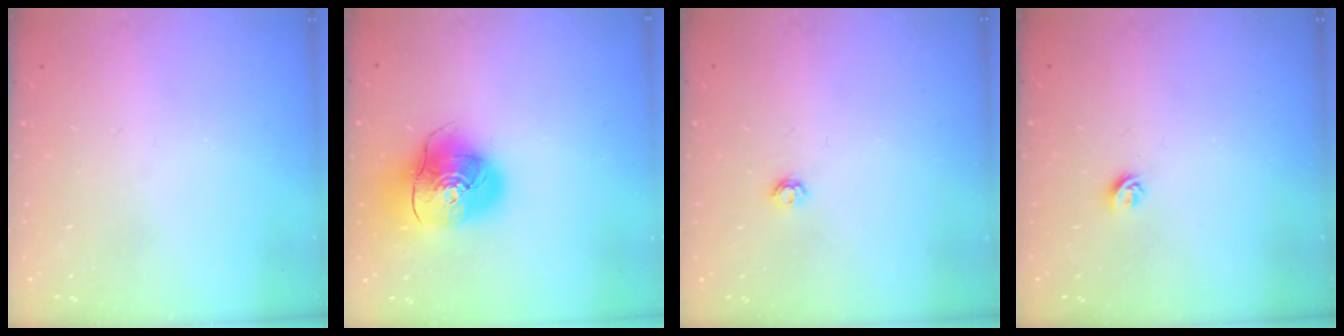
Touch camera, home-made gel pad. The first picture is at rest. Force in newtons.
{"total": 14.0, "press": 13.8, "slide": 2.3}
{"total": 3.8, "press": 3.8, "slide": 0.6}
{"total": 4.2, "press": 4.1, "slide": 0.7}